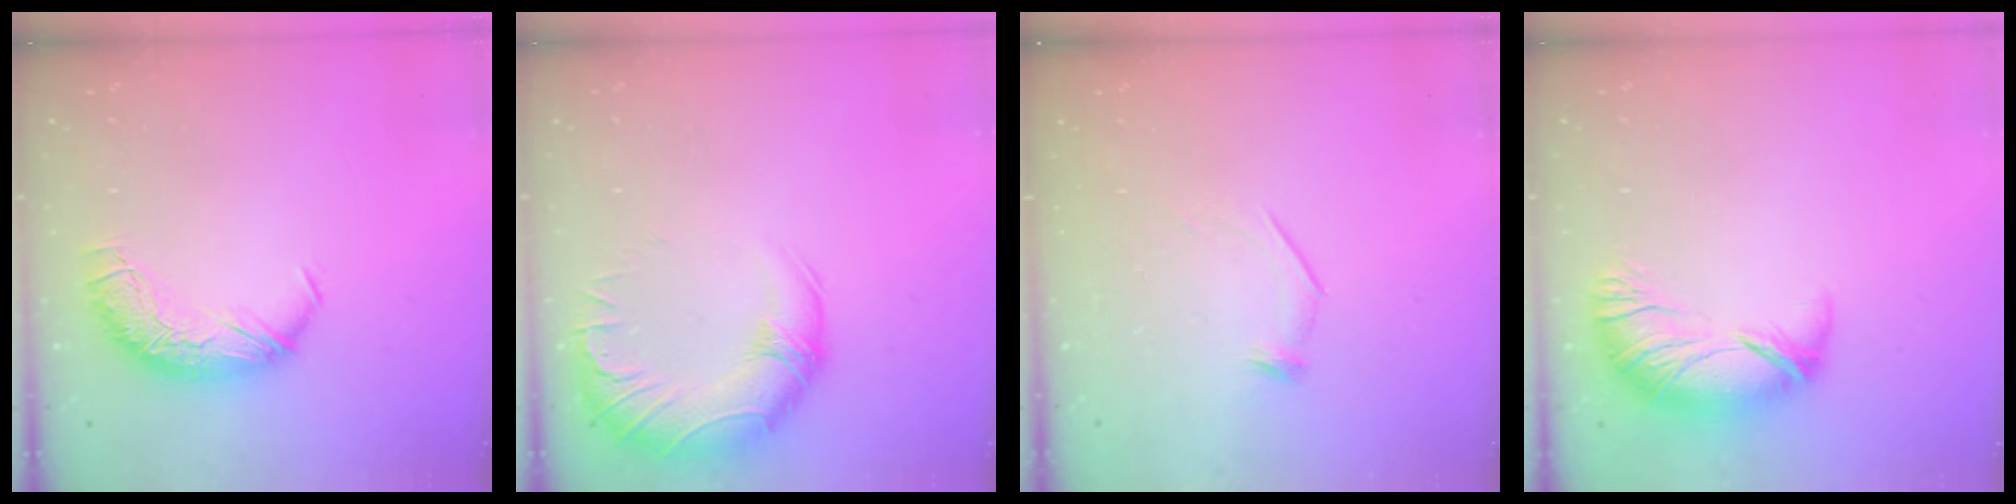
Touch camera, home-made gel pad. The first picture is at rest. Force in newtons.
{"total": 3.2, "press": 0.3, "slide": 3.2}
{"total": 6.1, "press": 6.0, "slide": 1.1}
{"total": 2.5, "press": 1.6, "slide": 1.9}